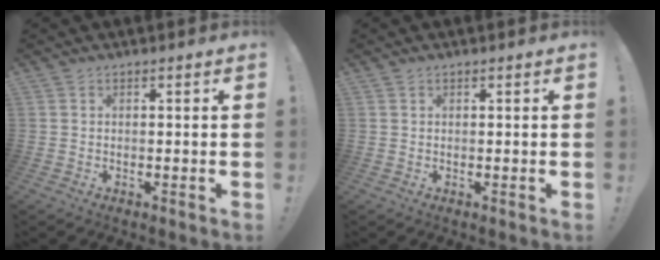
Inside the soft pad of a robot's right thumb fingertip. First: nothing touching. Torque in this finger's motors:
{"motor_torque": [-0.02, -0.22, -0.17, 0.08, 0.00]}